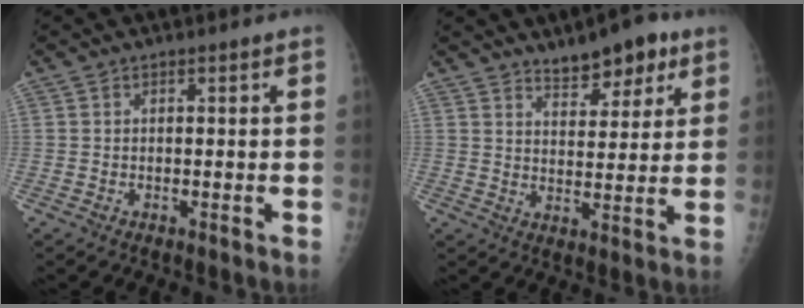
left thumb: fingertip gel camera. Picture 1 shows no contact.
{"total": 8.6, "force": [6.0, 3.6, 5.0], "torque": [-0.046, -0.031, 0.089]}